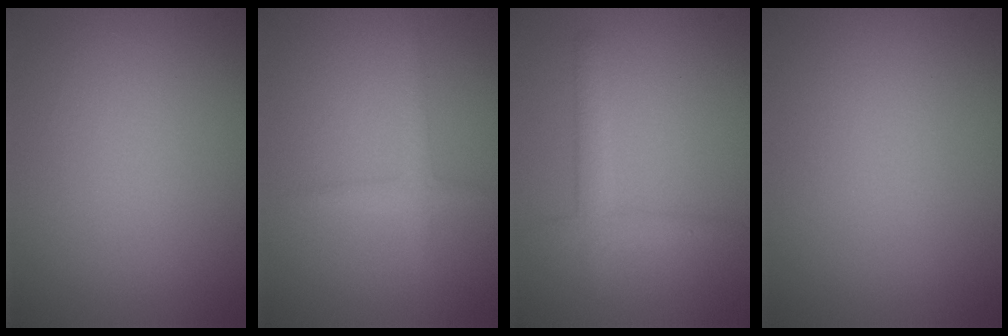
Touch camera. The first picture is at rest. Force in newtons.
{"total": 1.4, "press": 1.4, "slide": 0.0}
{"total": 2.1, "press": 2.1, "slide": 0.1}
{"total": 0.0}